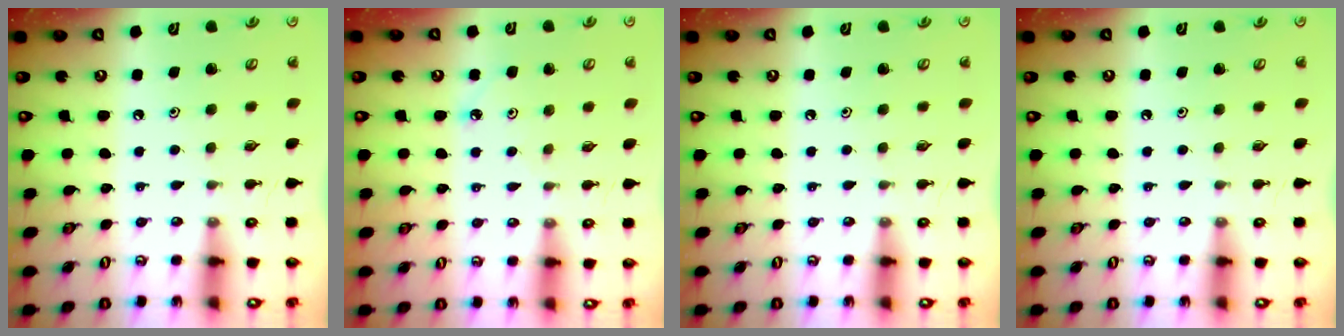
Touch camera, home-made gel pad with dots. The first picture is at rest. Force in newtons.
{"total": 3.5, "press": 3.4, "slide": 0.4}
{"total": 0.0}
{"total": 0.0}